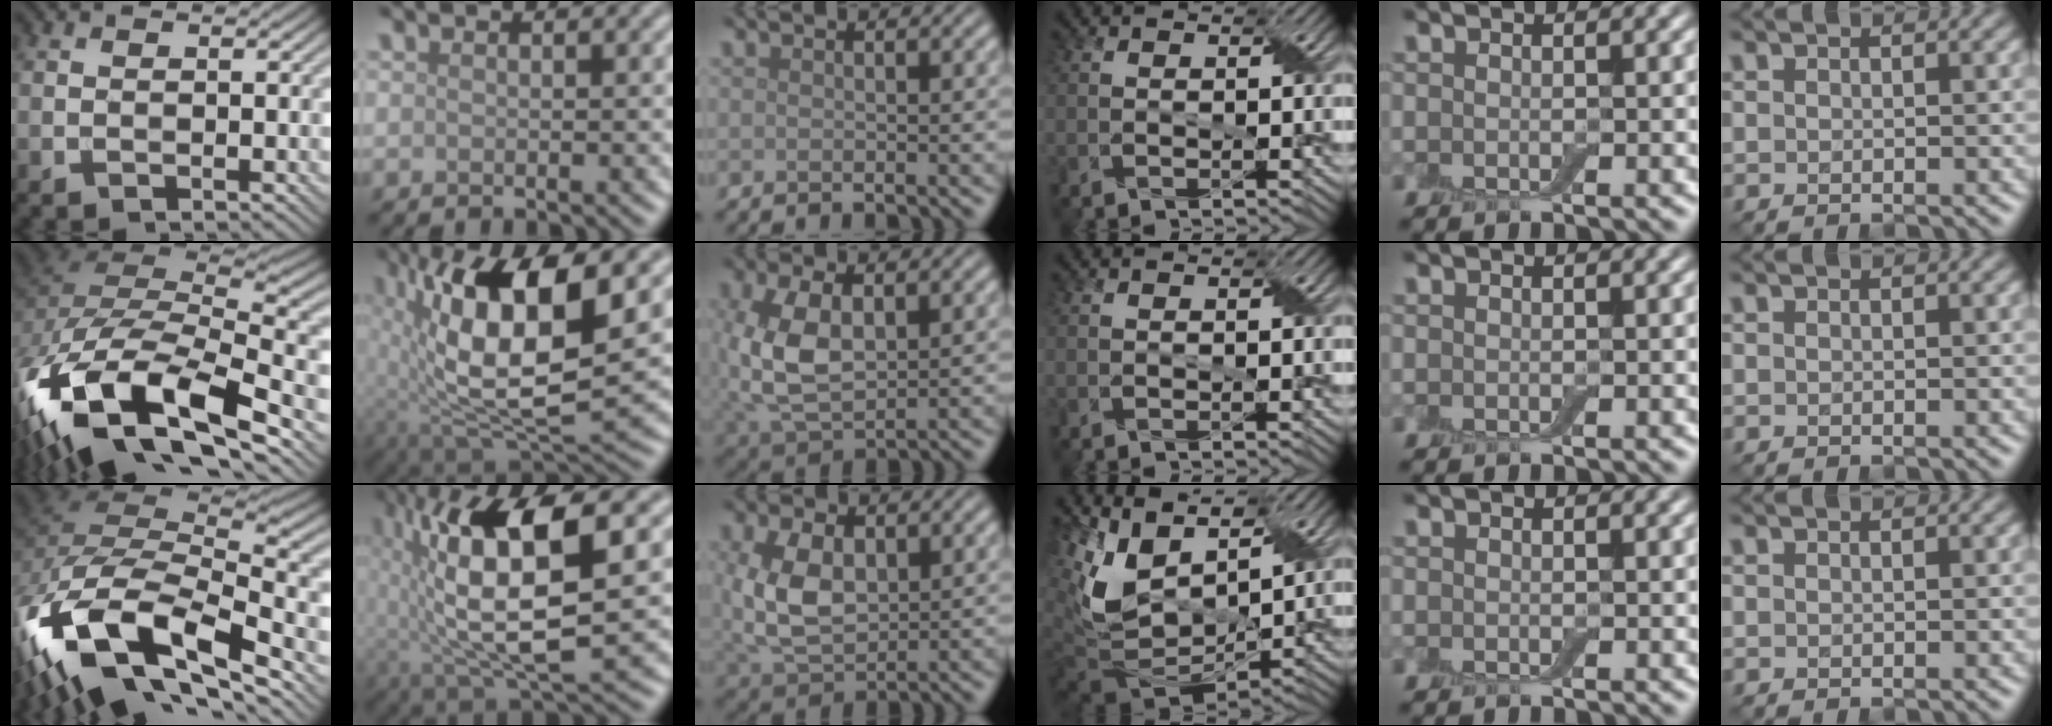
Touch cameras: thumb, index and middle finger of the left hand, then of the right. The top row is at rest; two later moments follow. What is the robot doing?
{"motion": "wrap", "object": "adhesive wrap"}